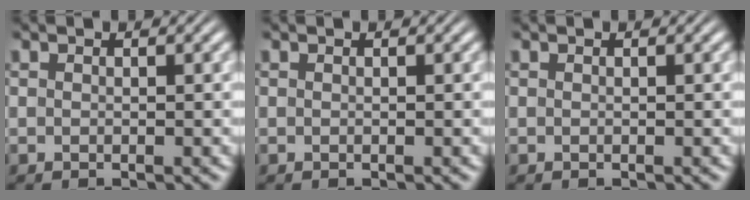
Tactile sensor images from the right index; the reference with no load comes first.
{"total": 0.0}
{"total": 0.0}